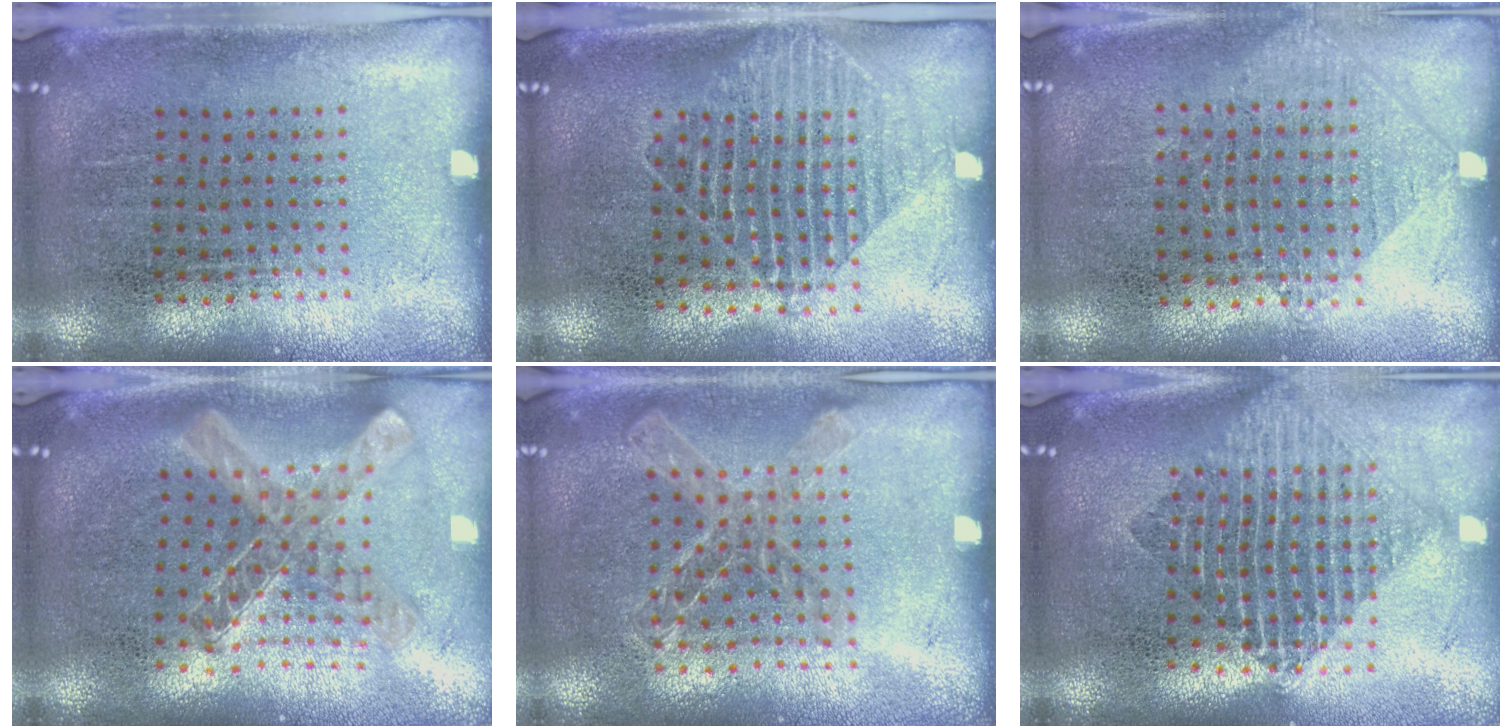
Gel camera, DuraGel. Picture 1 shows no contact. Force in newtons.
{"total": 1.5, "press": 1.3, "slide": 0.8}
{"total": 1.0, "press": 0.9, "slide": 0.2}
{"total": 1.1, "press": 1.1, "slide": 0.2}
{"total": 1.2, "press": 1.2, "slide": 0.1}
{"total": 1.9, "press": 1.6, "slide": 1.1}